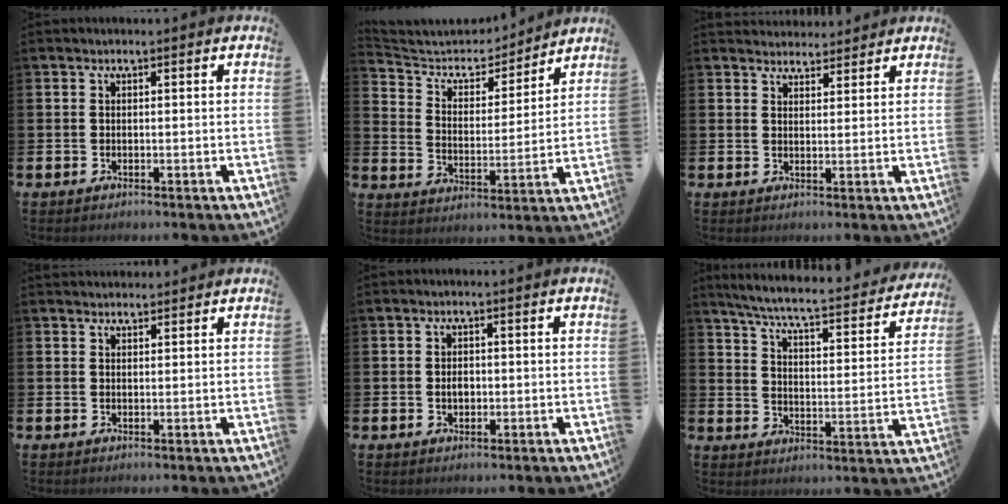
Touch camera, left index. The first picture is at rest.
{"total": 6.0, "force": [5.5, 2.2, 1.1], "torque": [-0.062, -0.042, 0.092]}
{"total": 3.3, "force": [3.2, 1.0, -0.2], "torque": [-0.004, -0.012, 0.059]}
{"total": 1.9, "force": [1.8, 0.6, 0.0], "torque": [0.004, -0.005, 0.031]}
{"total": 1.8, "force": [-0.1, 1.3, 1.3], "torque": [-0.009, 0.000, -0.006]}
{"total": 6.0, "force": [5.3, 0.5, 2.7], "torque": [-0.080, -0.042, 0.083]}